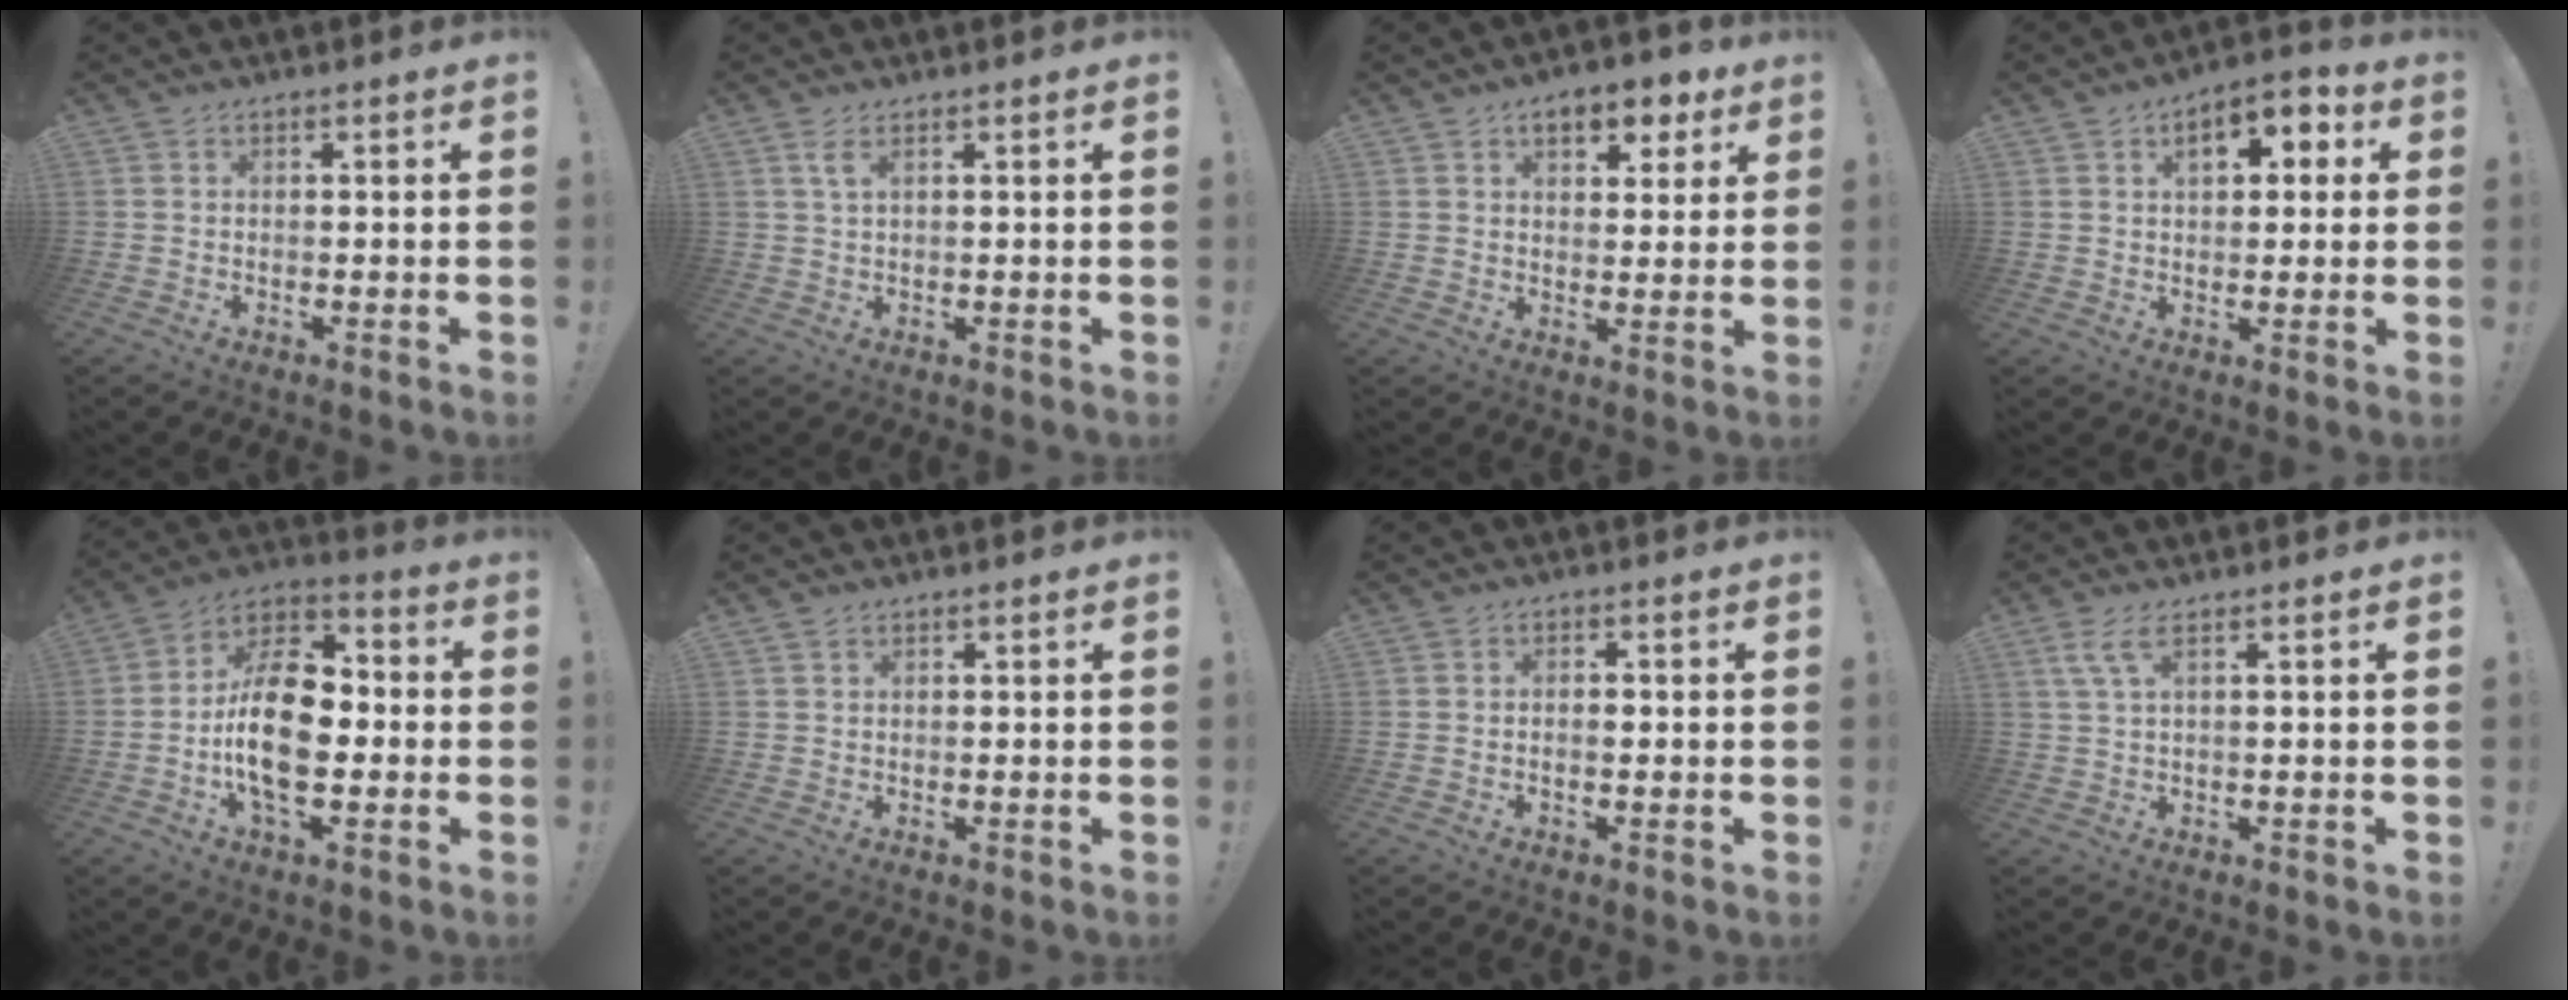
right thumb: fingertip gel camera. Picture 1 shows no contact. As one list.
[{"total": 2.6, "force": [1.2, 0.7, 2.2], "torque": [-0.047, 0.002, 0.020]}, {"total": 8.3, "force": [4.6, 4.7, 5.1], "torque": [-0.065, -0.014, 0.079]}, {"total": 8.1, "force": [2.8, 4.8, 5.9], "torque": [-0.073, 0.000, 0.041]}, {"total": 19.0, "force": [-3.0, 10.7, 15.5], "torque": [-0.285, 0.021, -0.051]}, {"total": 0.9, "force": [0.7, 0.5, 0.2], "torque": [-0.004, 0.000, 0.014]}, {"total": 1.6, "force": [-0.4, 0.9, 1.3], "torque": [-0.017, 0.005, -0.008]}, {"total": 4.5, "force": [2.2, 1.1, 3.8], "torque": [-0.076, -0.003, 0.041]}]